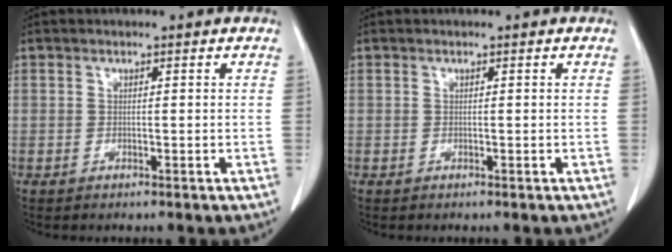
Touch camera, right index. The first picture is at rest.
{"total": 0.0}